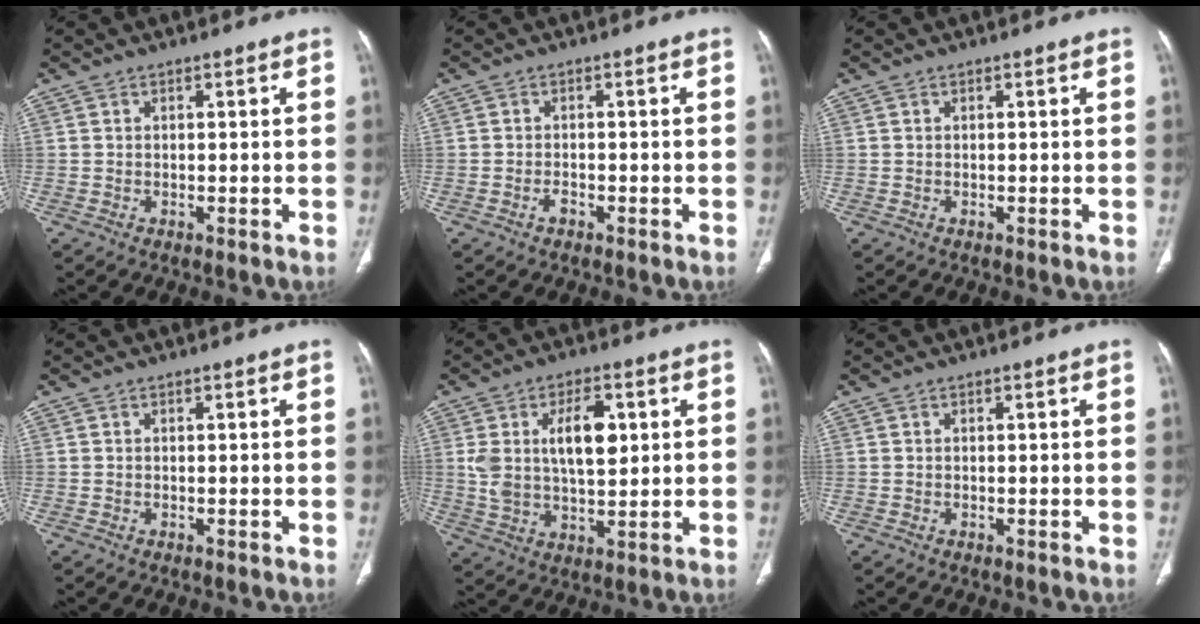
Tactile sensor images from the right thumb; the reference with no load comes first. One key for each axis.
{"total": 1.7, "fx": -1.1, "fy": 0.8, "fz": 1.1, "tx": -0.020, "ty": 0.006, "tz": -0.023}
{"total": 0.0}
{"total": 0.0}
{"total": 12.0, "fx": 2.9, "fy": 6.2, "fz": 9.9, "tx": -0.165, "ty": -0.005, "tz": 0.057}
{"total": 0.0}